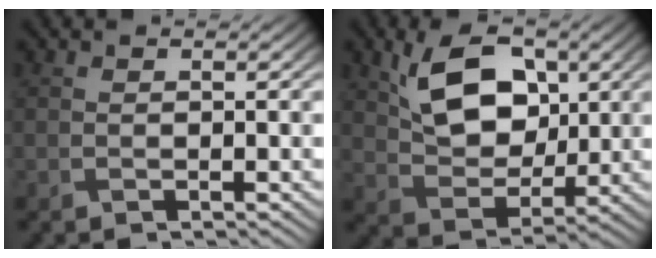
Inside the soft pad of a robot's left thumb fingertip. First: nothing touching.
{"total": 10.0, "force": [3.3, 6.2, 7.1], "torque": [-0.141, -0.002, 0.059]}